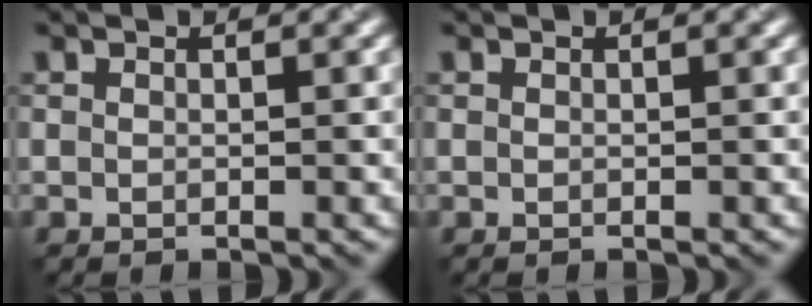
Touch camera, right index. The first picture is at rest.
{"total": 0.0}